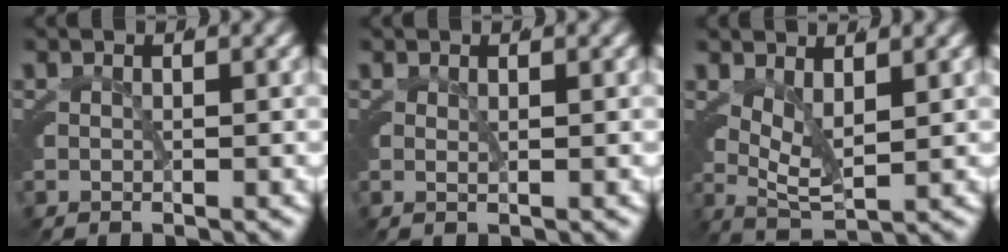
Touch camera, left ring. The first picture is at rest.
{"total": 0.5, "force": [0.3, 0.2, 0.4], "torque": [-0.013, -0.007, 0.008]}
{"total": 6.5, "force": [2.1, 3.9, 4.7], "torque": [-0.087, -0.007, 0.034]}